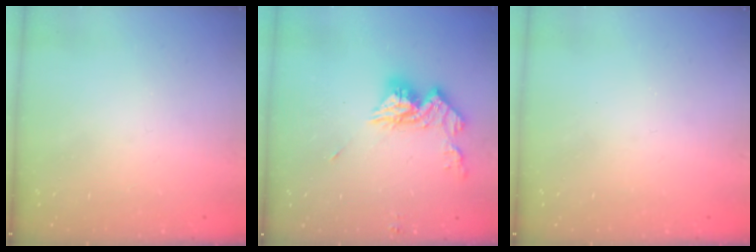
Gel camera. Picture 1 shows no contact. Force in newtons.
{"total": 12.3, "press": 12.2, "slide": 1.0}
{"total": 0.5, "press": 0.5, "slide": 0.1}